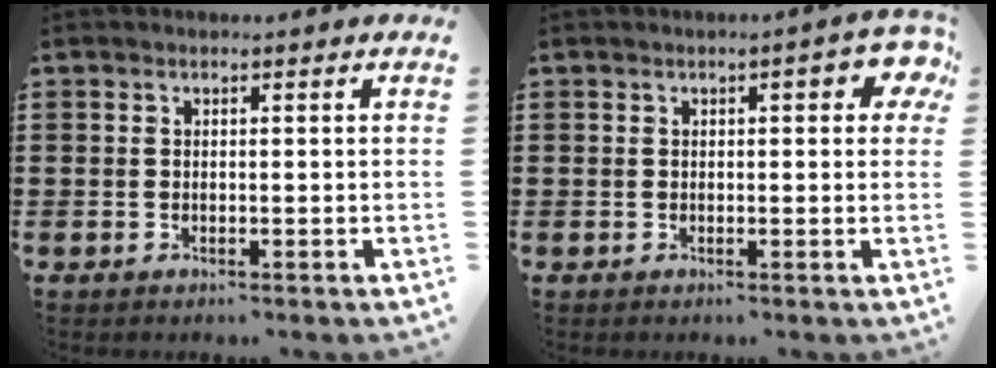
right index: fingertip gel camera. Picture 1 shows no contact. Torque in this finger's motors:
{"motor_torque": [0.78, 0.21, 0.26, 0.02]}